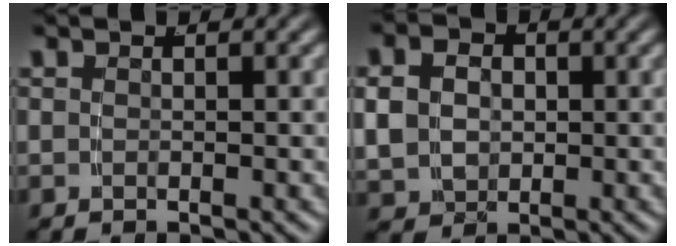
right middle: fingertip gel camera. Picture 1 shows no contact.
{"total": 4.8, "force": [0.2, 4.0, 2.6], "torque": [-0.060, -0.018, 0.011]}